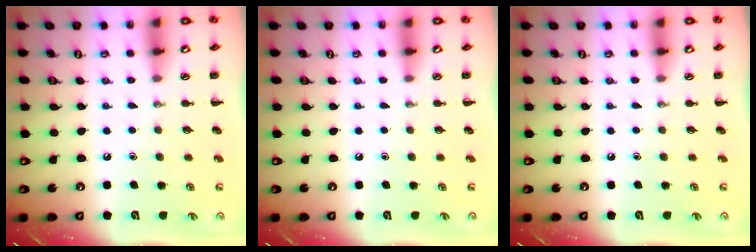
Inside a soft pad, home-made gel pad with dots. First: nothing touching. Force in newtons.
{"total": 0.0}
{"total": 0.0}